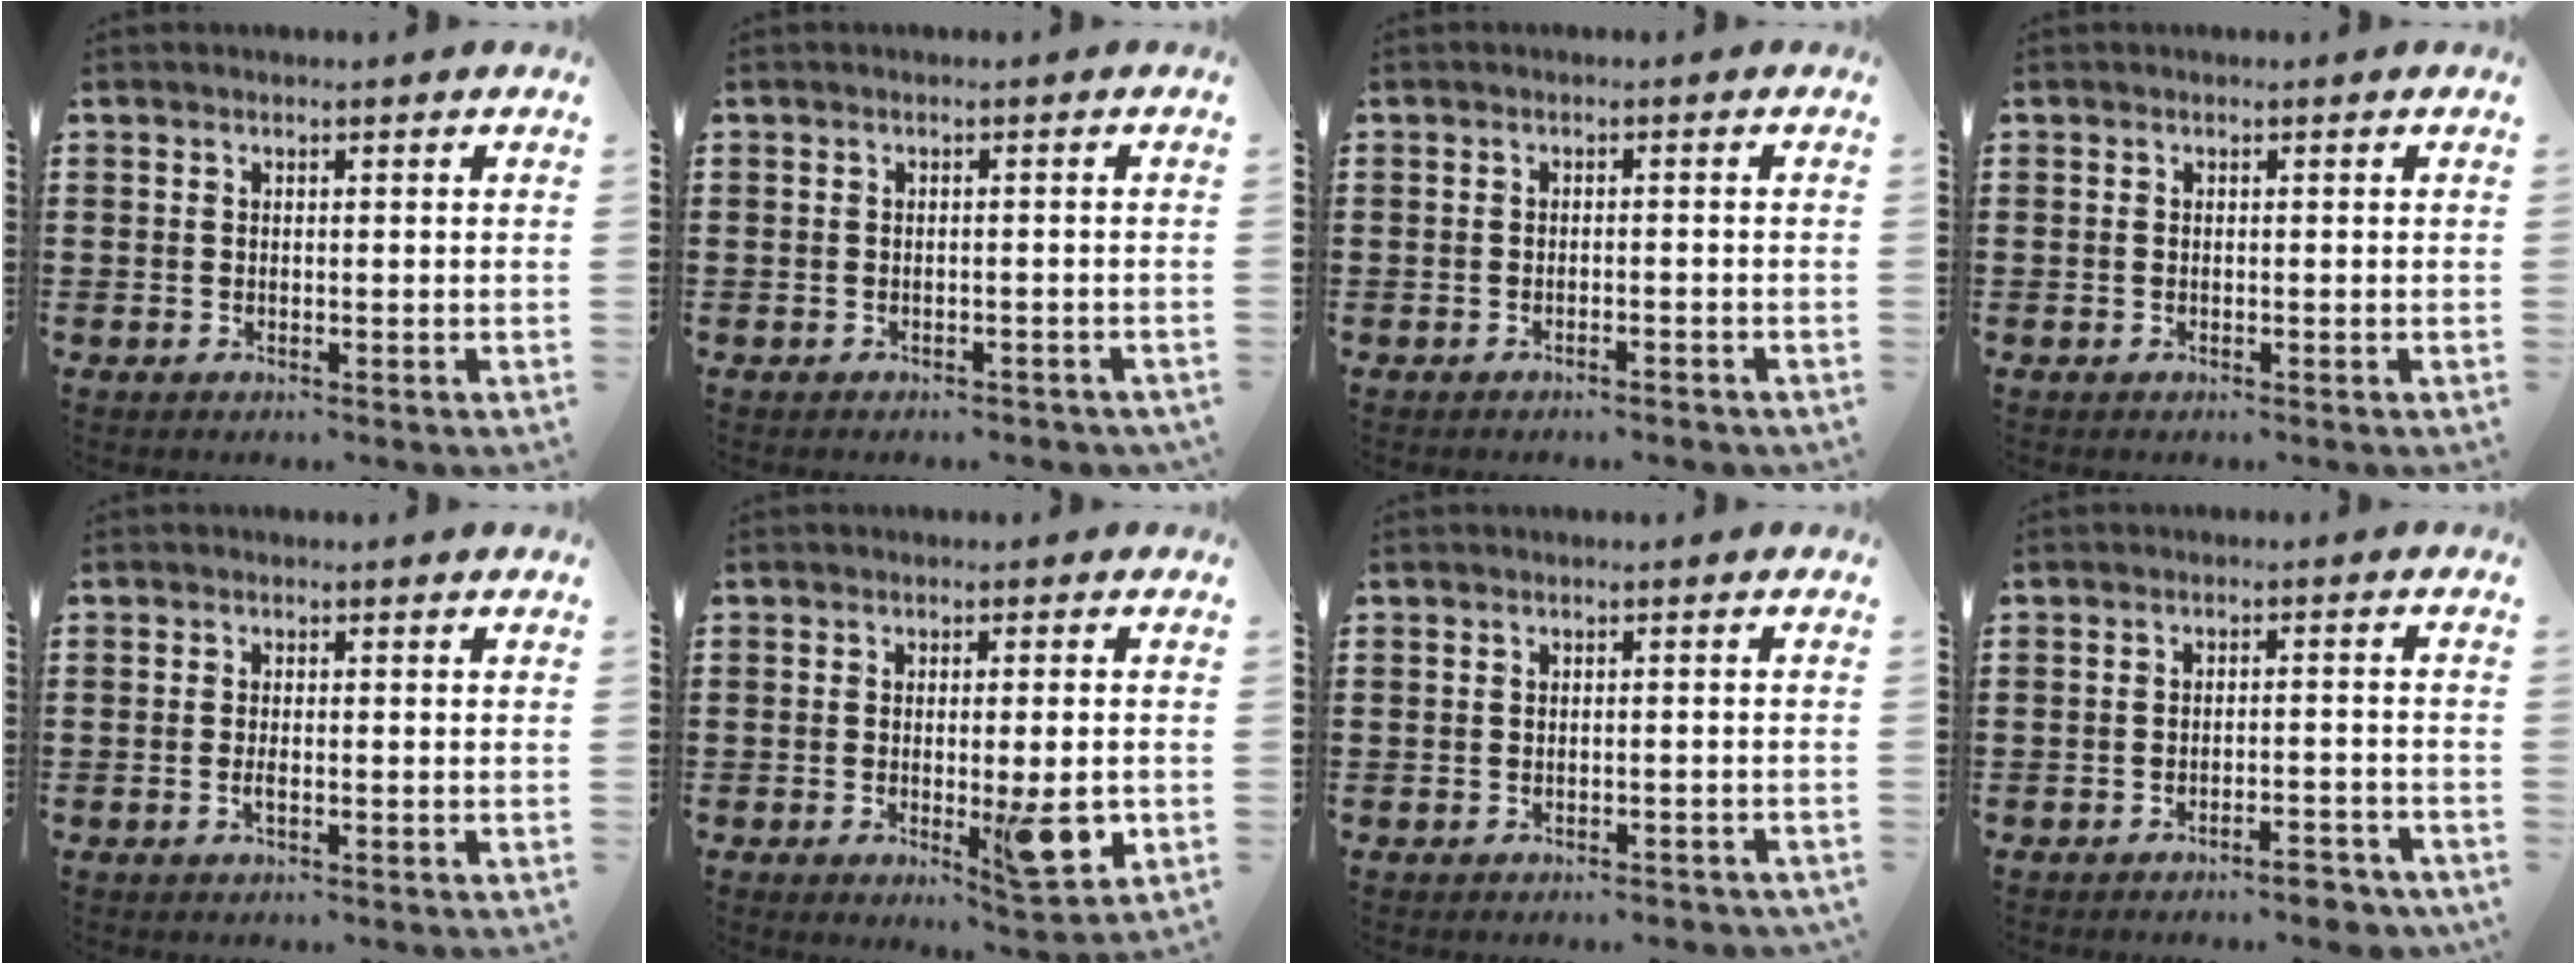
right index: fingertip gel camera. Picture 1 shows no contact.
{"total": 1.0, "force": [-1.0, 0.2, 0.2], "torque": [-0.009, -0.004, -0.020]}
{"total": 1.1, "force": [-1.0, -0.1, 0.4], "torque": [-0.013, -0.002, -0.020]}
{"total": 0.0}
{"total": 1.2, "force": [-0.4, 0.3, 1.1], "torque": [-0.021, -0.003, -0.007]}
{"total": 7.7, "force": [-1.6, 1.6, 7.4], "torque": [-0.100, -0.016, -0.019]}
{"total": 1.2, "force": [-1.2, 0.1, 0.3], "torque": [-0.011, -0.003, -0.025]}
{"total": 3.7, "force": [-3.3, 0.3, 1.7], "torque": [-0.028, -0.001, -0.062]}